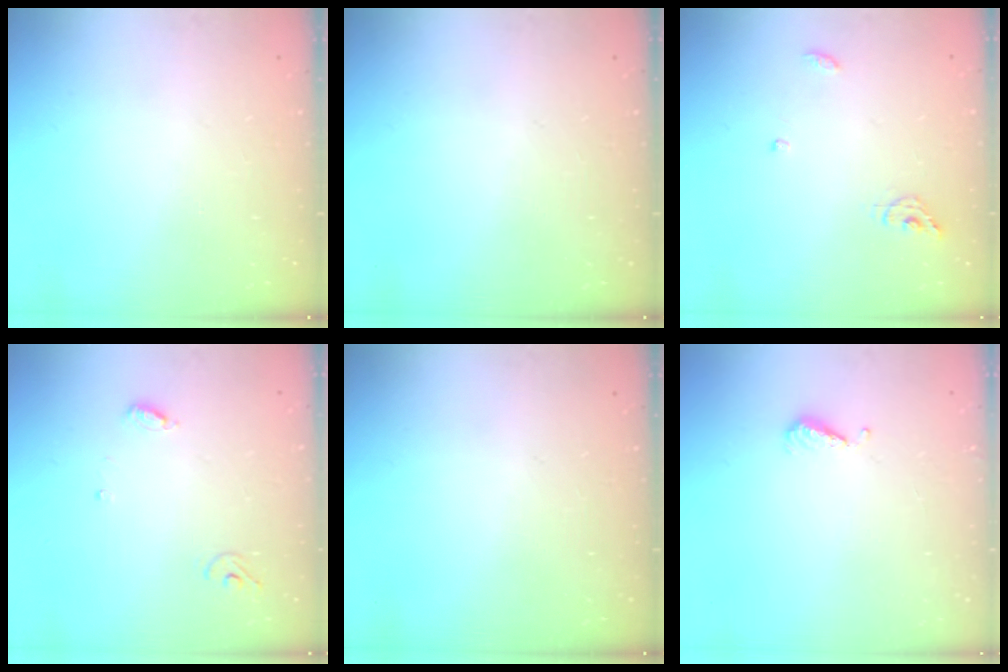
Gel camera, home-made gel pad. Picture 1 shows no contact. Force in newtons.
{"total": 0.0}
{"total": 6.4, "press": 6.4, "slide": 0.1}
{"total": 5.0, "press": 5.0, "slide": 0.4}
{"total": 0.0}
{"total": 4.8, "press": 4.7, "slide": 0.9}